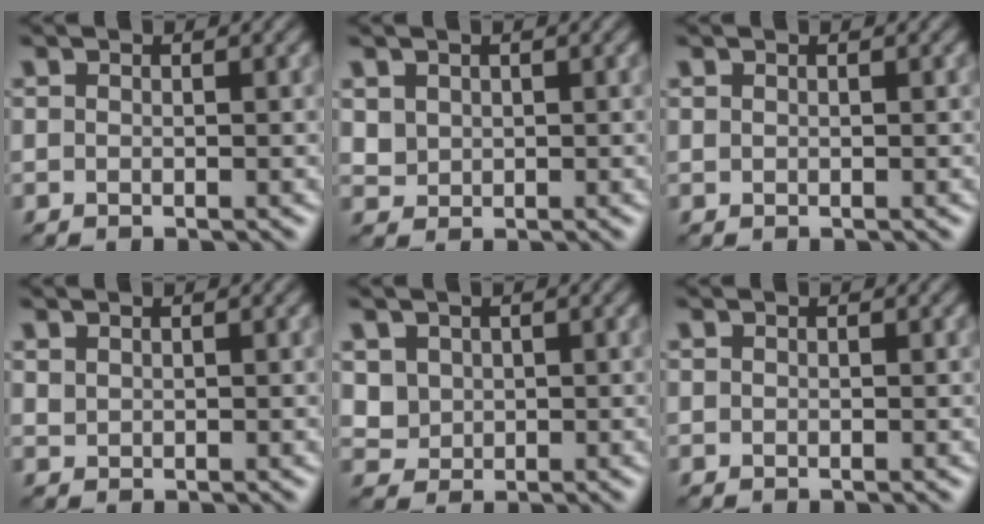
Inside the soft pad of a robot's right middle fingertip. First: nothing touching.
{"total": 2.1, "force": [0.8, 1.8, 0.8], "torque": [-0.035, 0.007, 0.037]}
{"total": 0.0}
{"total": 0.5, "force": [0.3, 0.4, 0.1], "torque": [-0.003, 0.001, 0.018]}
{"total": 3.1, "force": [1.0, 2.7, 1.2], "torque": [-0.038, 0.007, 0.031]}
{"total": 0.0}